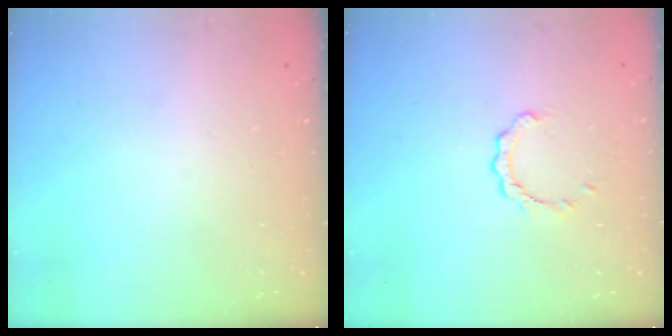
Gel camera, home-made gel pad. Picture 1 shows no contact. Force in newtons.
{"total": 2.6, "press": 2.6, "slide": 0.3}